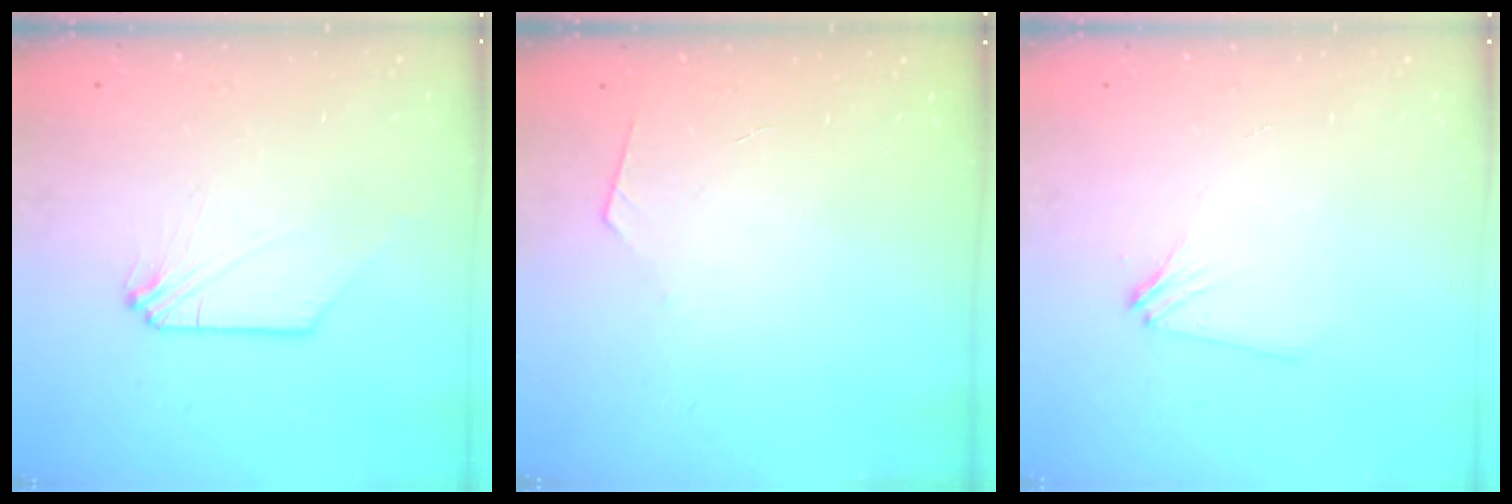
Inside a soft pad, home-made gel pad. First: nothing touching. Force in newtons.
{"total": 4.3, "press": 4.2, "slide": 0.6}
{"total": 3.1, "press": 3.1, "slide": 0.6}